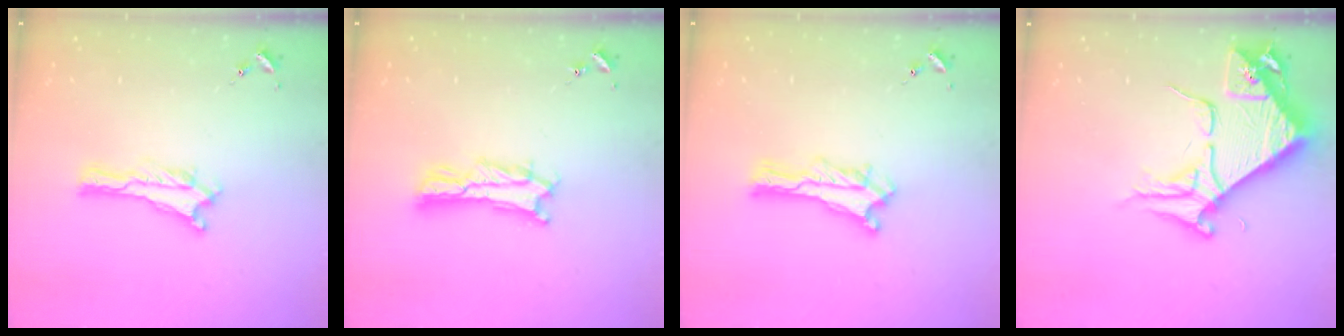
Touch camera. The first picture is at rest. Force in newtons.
{"total": 4.3, "press": 4.3, "slide": 0.5}
{"total": 1.2, "press": 1.2, "slide": 0.2}
{"total": 8.3, "press": 8.2, "slide": 0.9}